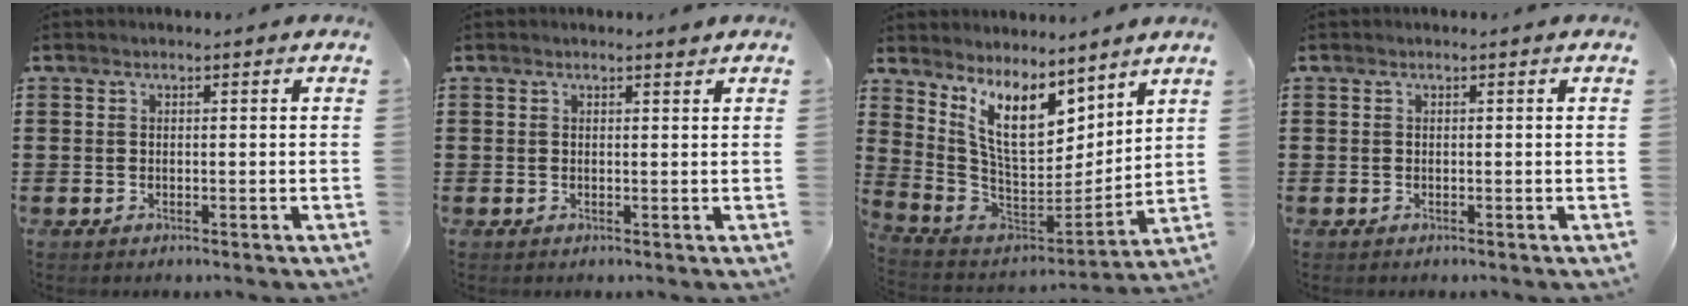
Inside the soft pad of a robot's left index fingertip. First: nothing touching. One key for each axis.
{"total": 1.0, "fx": 0.9, "fy": 0.1, "fz": 0.5, "tx": -0.004, "ty": -0.003, "tz": 0.015}
{"total": 11.3, "fx": 7.1, "fy": 4.6, "fz": 7.5, "tx": -0.175, "ty": -0.037, "tz": 0.133}
{"total": 0.0}